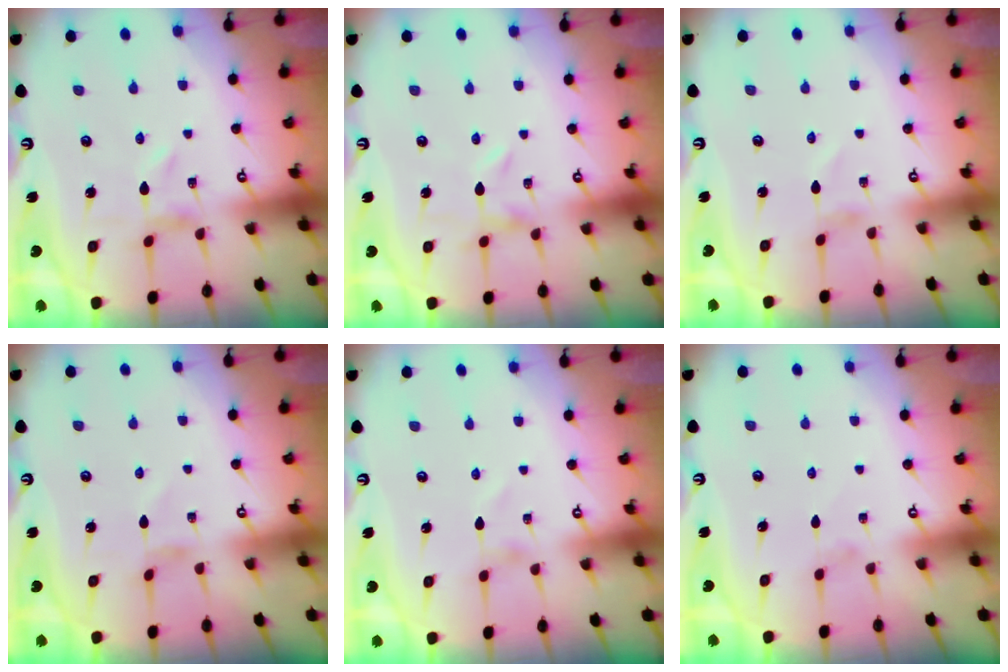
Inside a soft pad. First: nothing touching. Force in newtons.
{"total": 0.0}
{"total": 0.7, "press": 0.7, "slide": 0.2}
{"total": 1.7, "press": 1.7, "slide": 0.2}
{"total": 0.0}
{"total": 0.5, "press": 0.4, "slide": 0.2}